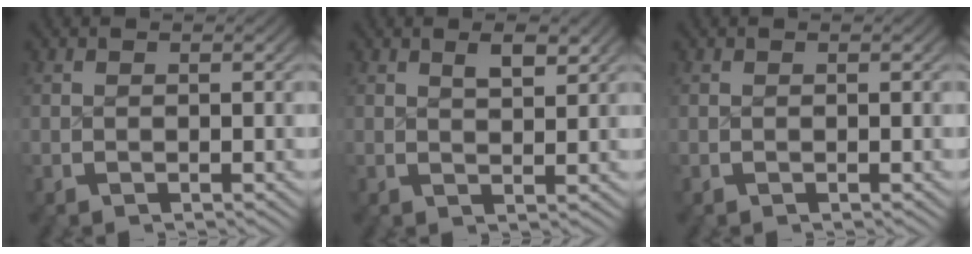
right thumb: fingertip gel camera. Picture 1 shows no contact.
{"total": 2.0, "force": [1.4, 0.5, 1.3], "torque": [-0.013, -0.002, 0.026]}
{"total": 0.0}